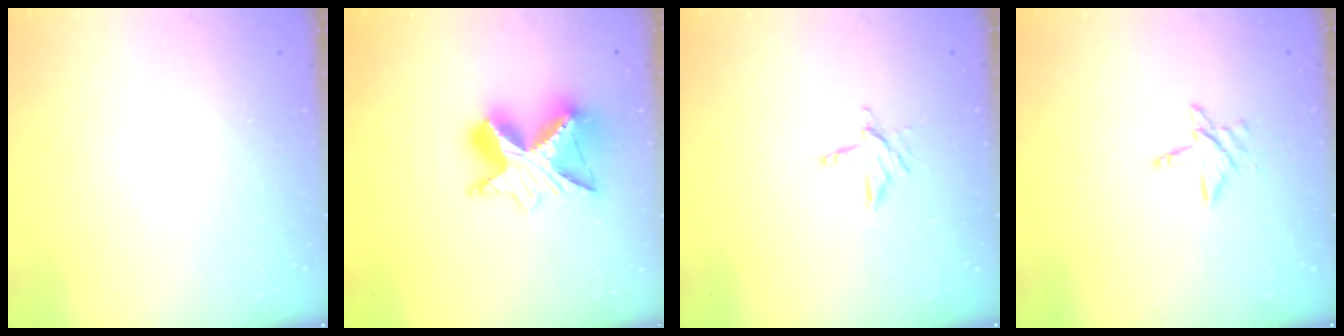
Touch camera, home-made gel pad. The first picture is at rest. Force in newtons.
{"total": 12.4, "press": 12.4, "slide": 1.3}
{"total": 4.8, "press": 4.8, "slide": 0.4}
{"total": 5.2, "press": 5.2, "slide": 0.5}